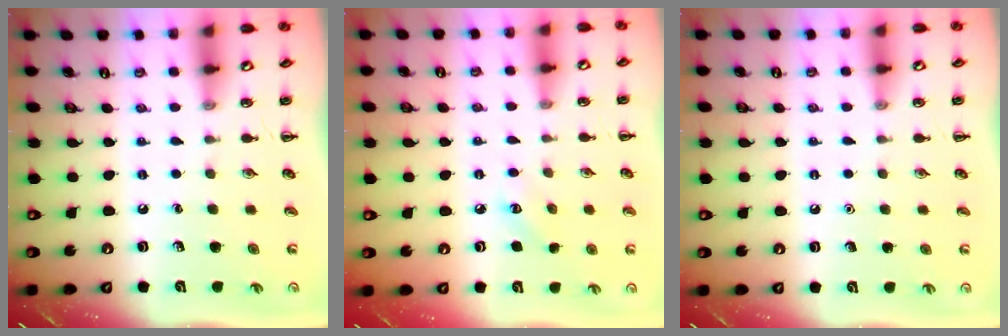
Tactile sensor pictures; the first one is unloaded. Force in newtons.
{"total": 3.8, "press": 3.7, "slide": 1.1}
{"total": 1.6, "press": 1.6, "slide": 0.1}